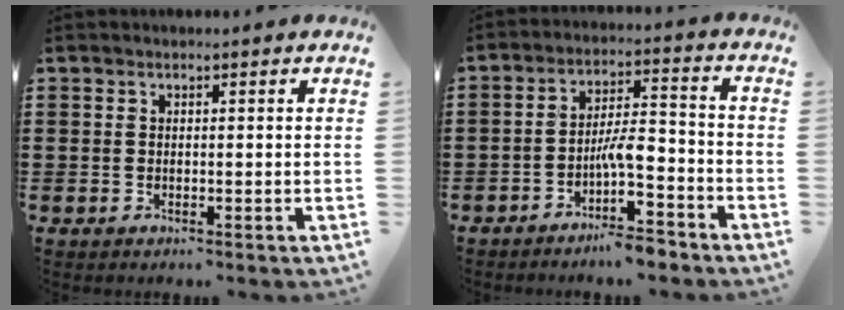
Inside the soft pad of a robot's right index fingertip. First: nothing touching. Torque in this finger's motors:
{"motor_torque": [1.07, 1.07, 0.58, 0.08]}